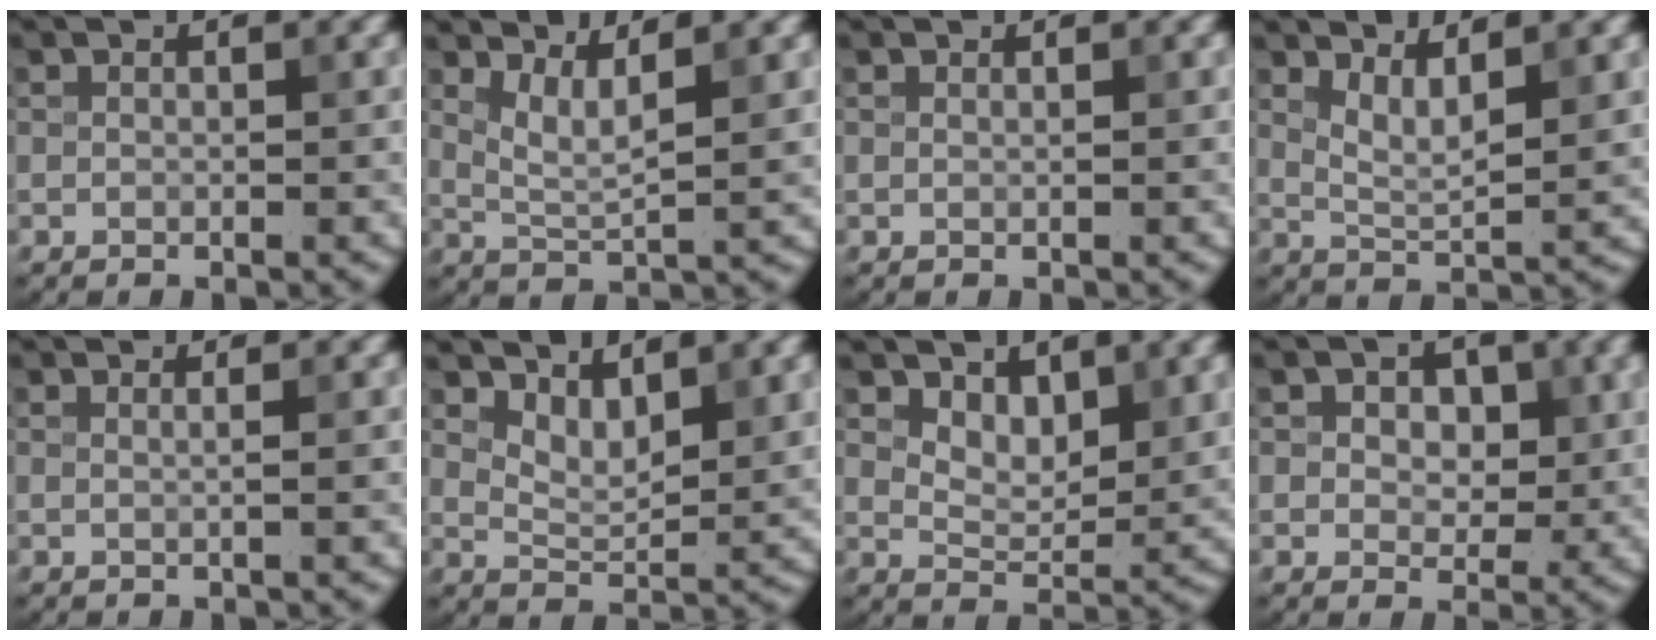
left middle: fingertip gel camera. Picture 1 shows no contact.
{"total": 3.0, "force": [1.6, 0.6, 2.5], "torque": [-0.049, -0.008, 0.037]}
{"total": 0.6, "force": [0.3, 0.3, 0.5], "torque": [0.001, -0.004, -0.001]}
{"total": 3.3, "force": [1.8, 0.8, 2.6], "torque": [-0.052, -0.009, 0.038]}
{"total": 1.5, "force": [0.4, 0.7, 1.2], "torque": [-0.009, -0.001, -0.011]}
{"total": 3.6, "force": [2.5, 1.4, 2.2], "torque": [-0.042, -0.009, 0.048]}
{"total": 3.5, "force": [2.2, 1.7, 2.0], "torque": [-0.040, -0.014, 0.039]}
{"total": 3.8, "force": [1.2, 2.6, 2.5], "torque": [-0.036, -0.003, 0.007]}